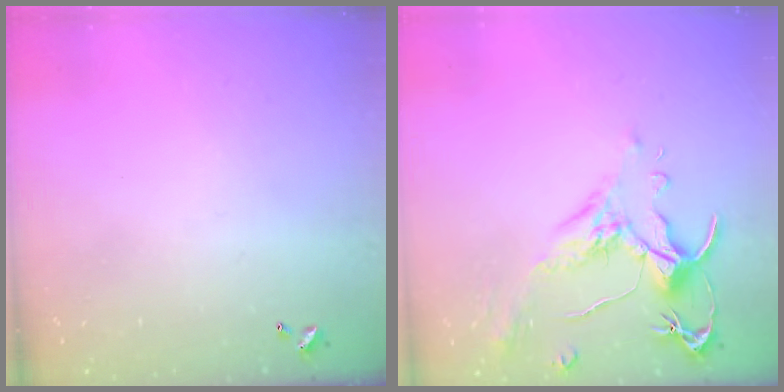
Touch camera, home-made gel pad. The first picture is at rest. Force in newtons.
{"total": 1.6, "press": 1.1, "slide": 1.1}